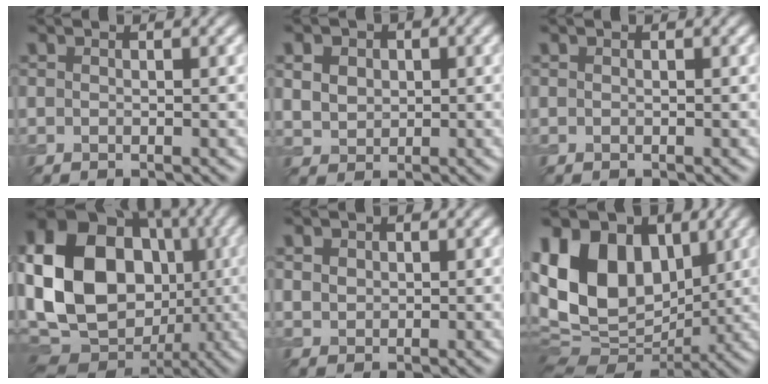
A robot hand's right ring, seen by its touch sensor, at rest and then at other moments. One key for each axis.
{"total": 5.2, "fx": 1.9, "fy": 4.0, "fz": 2.7, "tx": -0.057, "ty": 0.021, "tz": 0.021}
{"total": 0.0}
{"total": 20.2, "fx": -0.2, "fy": 16.0, "fz": 12.3, "tx": -0.263, "ty": -0.005, "tz": -0.001}
{"total": 2.6, "fx": 1.2, "fy": 2.0, "fz": 1.1, "tx": -0.031, "ty": 0.005, "tz": 0.024}
{"total": 16.6, "fx": 3.7, "fy": 11.8, "fz": 11.1, "tx": -0.216, "ty": 0.032, "tz": 0.070}